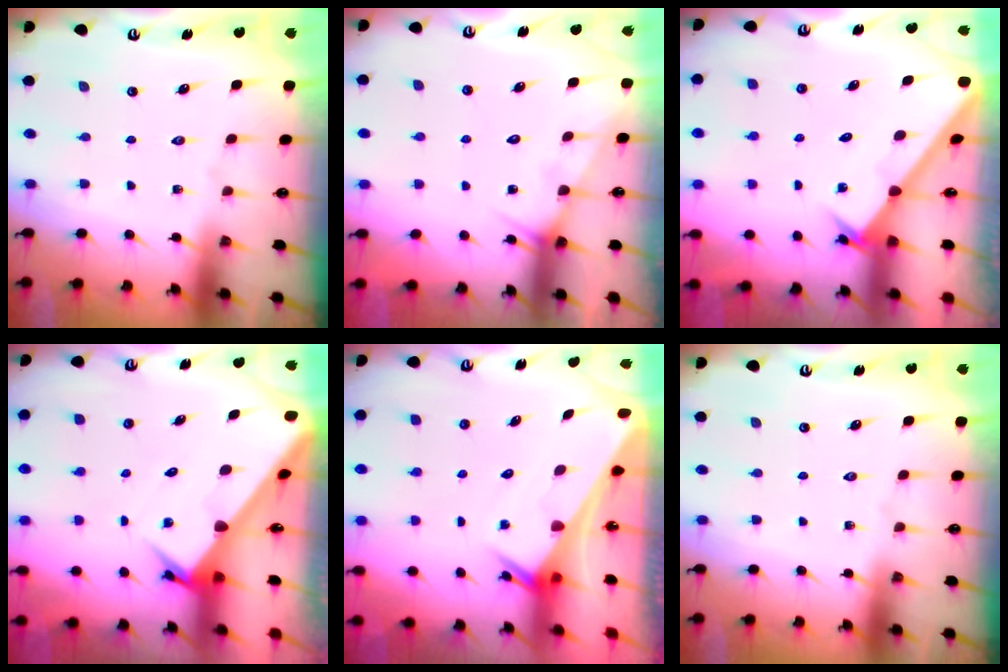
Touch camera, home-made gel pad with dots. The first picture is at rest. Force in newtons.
{"total": 6.7, "press": 6.7, "slide": 0.5}
{"total": 2.2, "press": 2.2, "slide": 0.2}
{"total": 3.6, "press": 3.6, "slide": 0.3}
{"total": 2.4, "press": 2.4, "slide": 0.2}
{"total": 0.0}